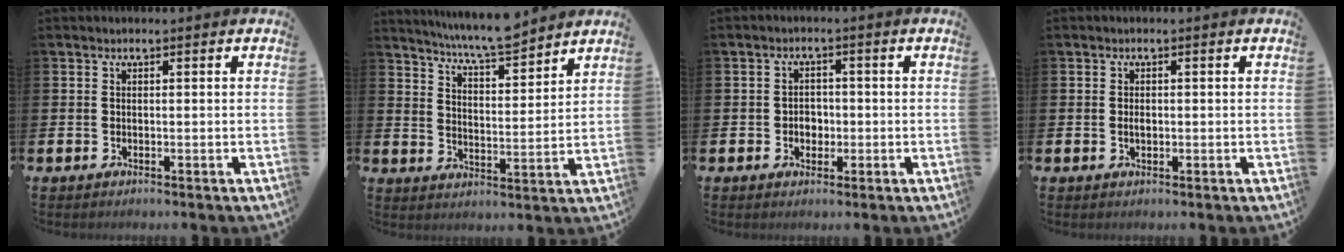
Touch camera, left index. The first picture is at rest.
{"total": 7.2, "force": [7.0, 0.0, 1.7], "torque": [-0.053, -0.041, 0.126]}
{"total": 2.5, "force": [-0.5, 2.2, 1.3], "torque": [-0.012, 0.002, -0.016]}
{"total": 1.1, "force": [-0.1, 0.6, 0.9], "torque": [-0.017, 0.005, -0.003]}